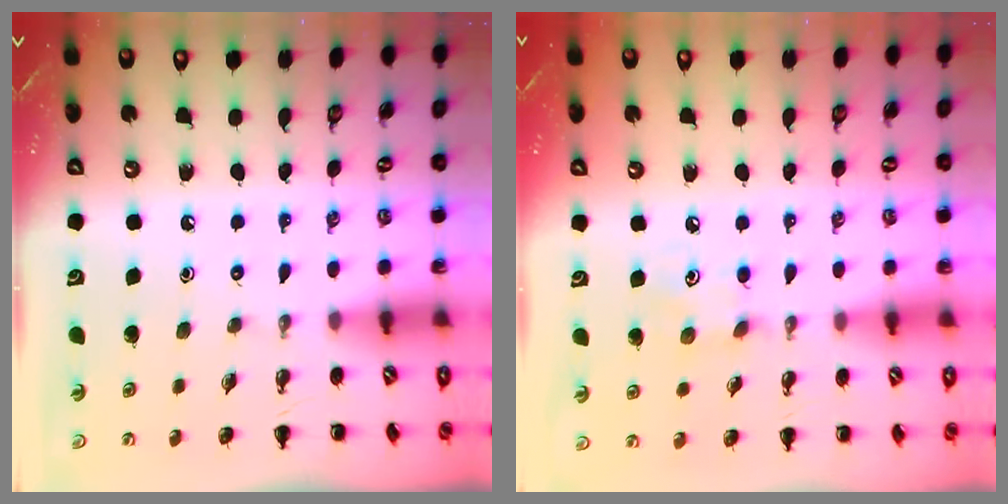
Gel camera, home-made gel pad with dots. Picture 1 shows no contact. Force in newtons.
{"total": 6.6, "press": 6.3, "slide": 1.8}